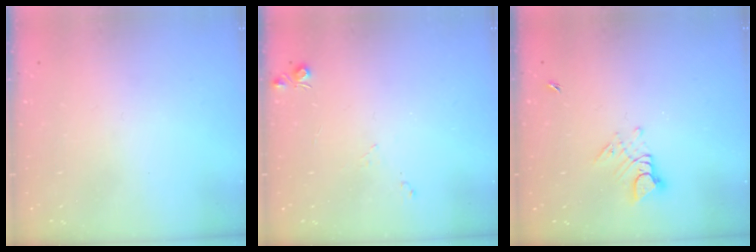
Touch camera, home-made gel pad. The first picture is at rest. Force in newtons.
{"total": 5.7, "press": 5.6, "slide": 0.8}
{"total": 5.1, "press": 5.1, "slide": 0.5}